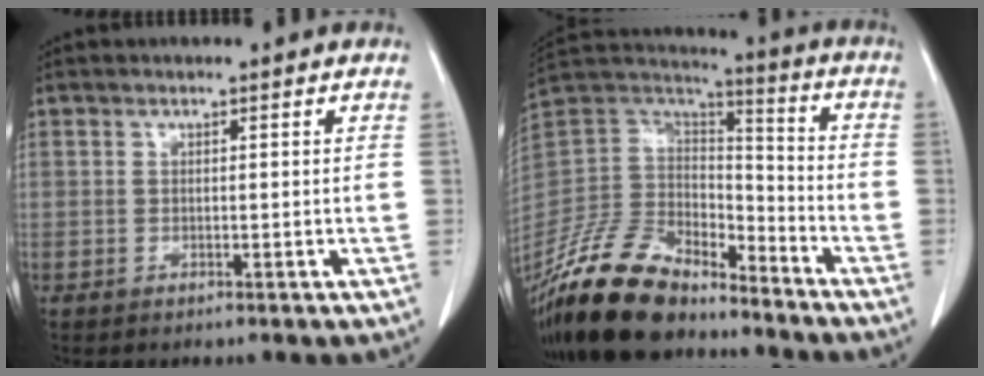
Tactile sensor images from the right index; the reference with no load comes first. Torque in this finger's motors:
{"motor_torque": [0.91, -1.23, -0.25, -0.21]}